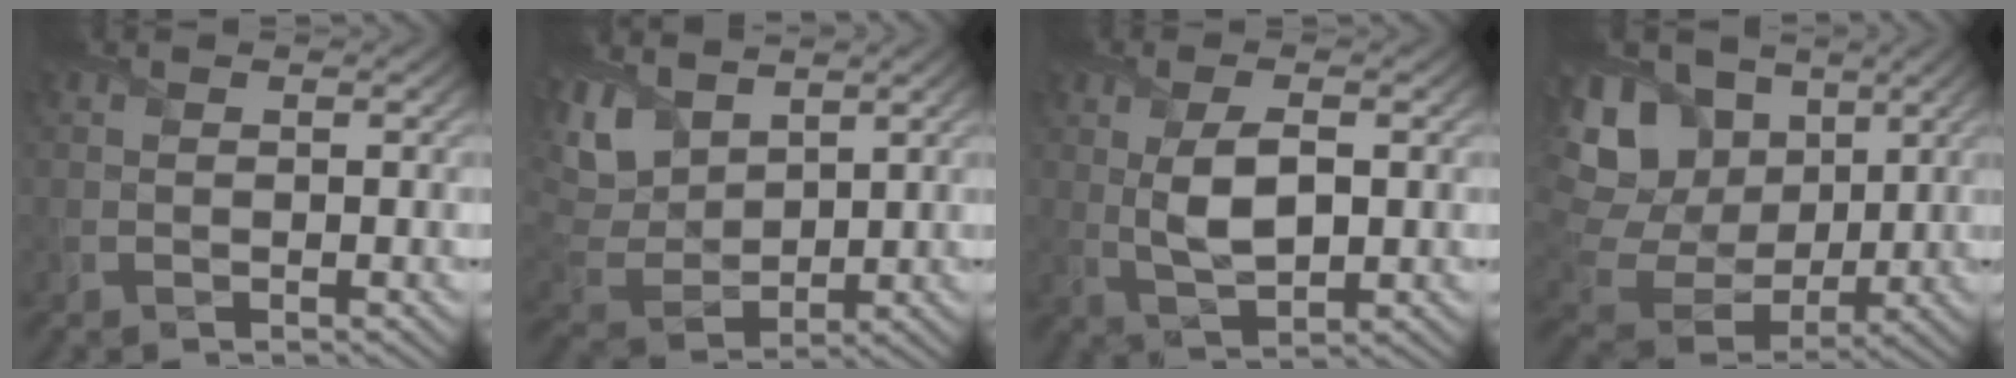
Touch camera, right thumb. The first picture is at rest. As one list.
[{"total": 9.2, "force": [5.3, 5.0, 5.7], "torque": [-0.173, 0.016, 0.102]}, {"total": 5.5, "force": [0.4, 2.5, 4.9], "torque": [-0.104, -0.004, 0.014]}, {"total": 18.9, "force": [5.5, 15.2, 9.8], "torque": [-0.305, 0.021, 0.128]}]